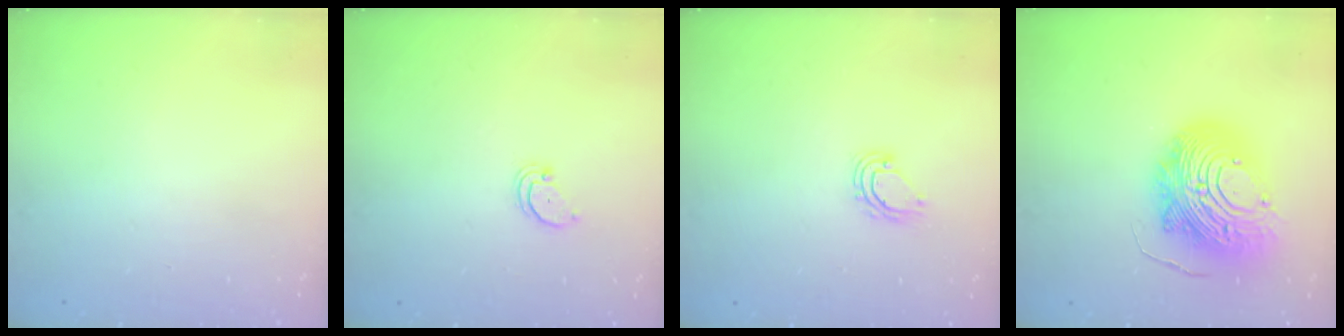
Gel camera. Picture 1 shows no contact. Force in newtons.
{"total": 1.5, "press": 1.5, "slide": 0.2}
{"total": 5.4, "press": 5.4, "slide": 0.3}
{"total": 20.1, "press": 20.0, "slide": 2.0}